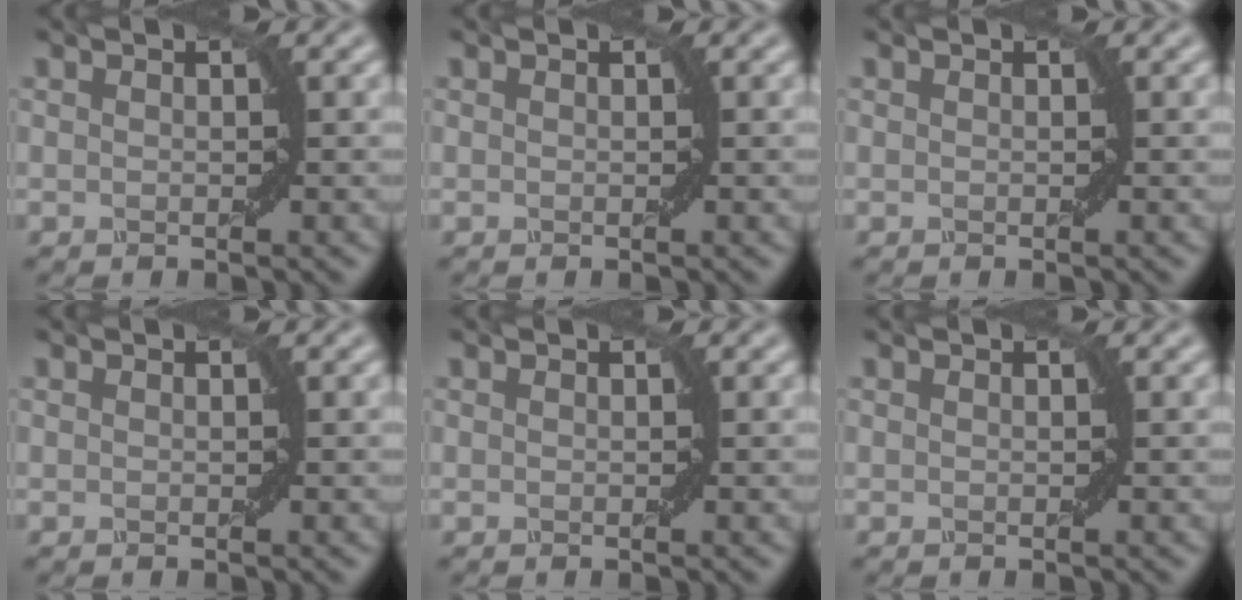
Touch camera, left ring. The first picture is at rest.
{"total": 0.0}
{"total": 0.0}
{"total": 0.0}
{"total": 0.0}
{"total": 0.0}